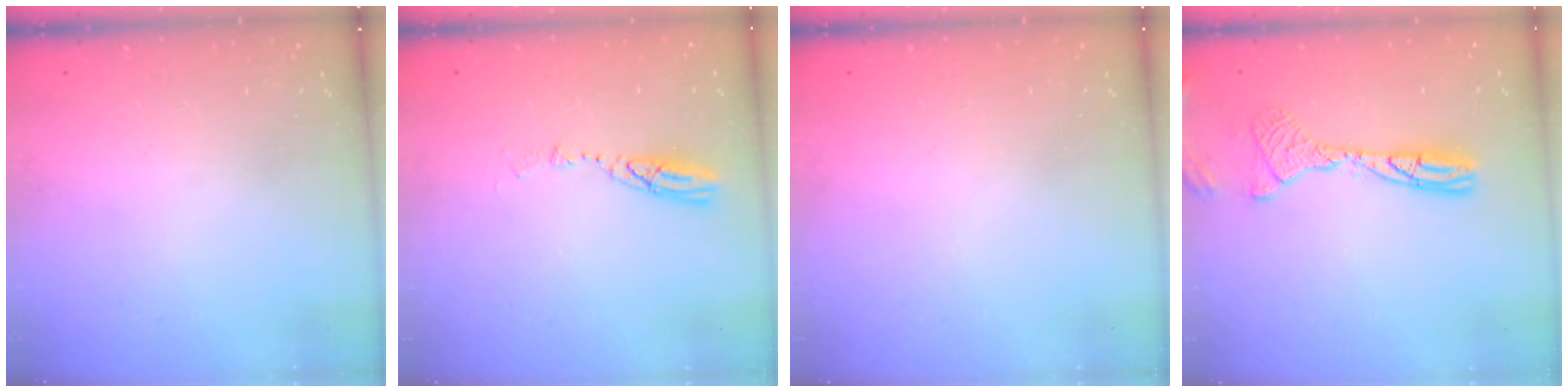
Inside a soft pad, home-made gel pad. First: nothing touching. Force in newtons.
{"total": 4.3, "press": 4.3, "slide": 0.4}
{"total": 0.0}
{"total": 11.9, "press": 11.6, "slide": 2.5}